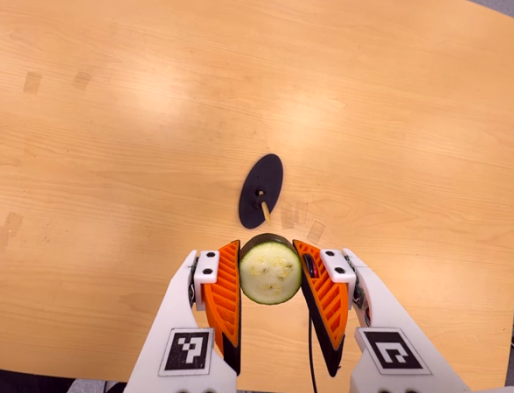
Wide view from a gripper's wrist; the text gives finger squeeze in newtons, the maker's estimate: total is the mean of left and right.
{"total": 8.6, "left": 7.6, "right": 9.7}